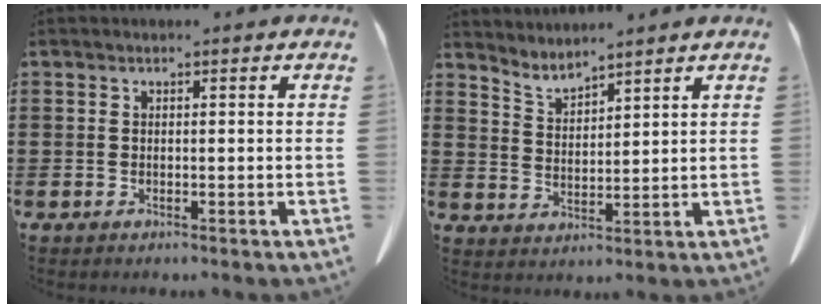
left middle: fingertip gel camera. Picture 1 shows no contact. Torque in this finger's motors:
{"motor_torque": [-0.52, 0.55, -0.21, -0.05]}